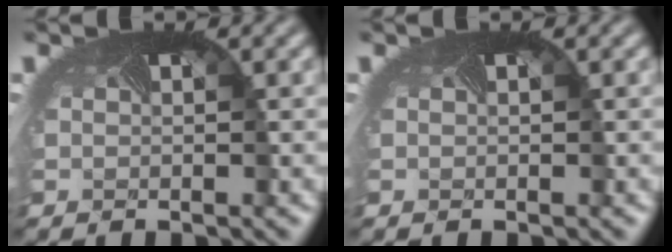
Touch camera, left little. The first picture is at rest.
{"total": 0.0}